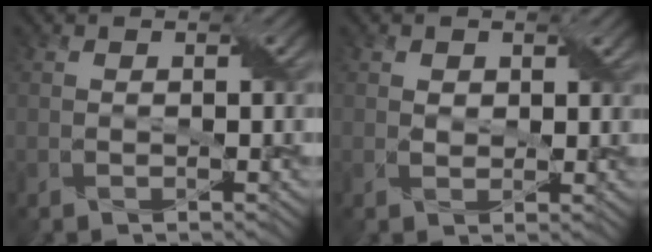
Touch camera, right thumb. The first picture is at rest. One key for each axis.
{"total": 1.5, "fx": 0.8, "fy": 1.2, "fz": 0.6, "tx": -0.019, "ty": -0.001, "tz": 0.013}